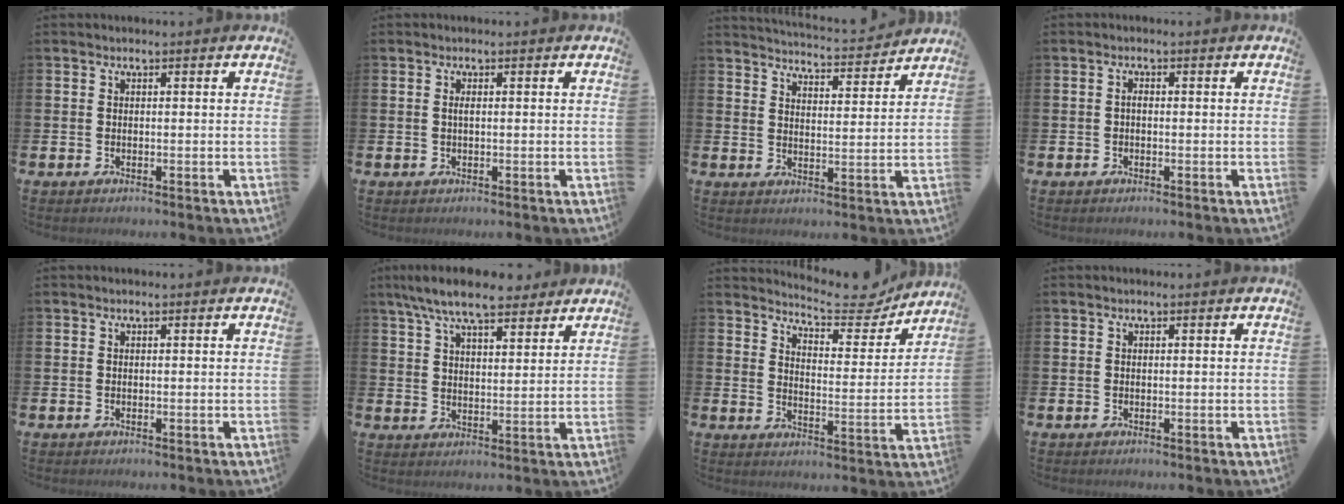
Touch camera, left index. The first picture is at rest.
{"total": 0.8, "force": [0.1, 0.1, 0.7], "torque": [-0.014, 0.000, 0.002]}
{"total": 4.9, "force": [4.9, 0.1, 0.4], "torque": [-0.022, -0.038, 0.084]}
{"total": 0.8, "force": [-0.2, 0.4, 0.6], "torque": [-0.012, 0.001, -0.006]}
{"total": 0.0}
{"total": 8.7, "force": [7.7, 2.0, 3.6], "torque": [-0.092, -0.018, 0.142]}
{"total": 7.3, "force": [7.0, 1.3, 1.6], "torque": [-0.041, -0.051, 0.120]}
{"total": 0.0}